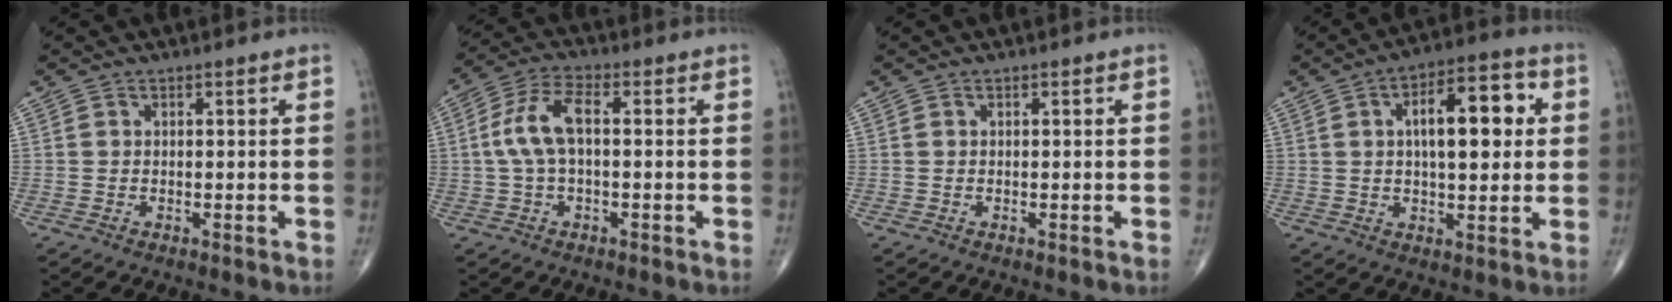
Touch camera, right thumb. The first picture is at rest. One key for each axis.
{"total": 8.2, "fx": 0.3, "fy": 3.6, "fz": 7.3, "tx": -0.165, "ty": 0.027, "tz": 0.002}
{"total": 0.0}
{"total": 13.5, "fx": 2.6, "fy": 5.8, "fz": 11.9, "tx": -0.152, "ty": 0.014, "tz": 0.034}